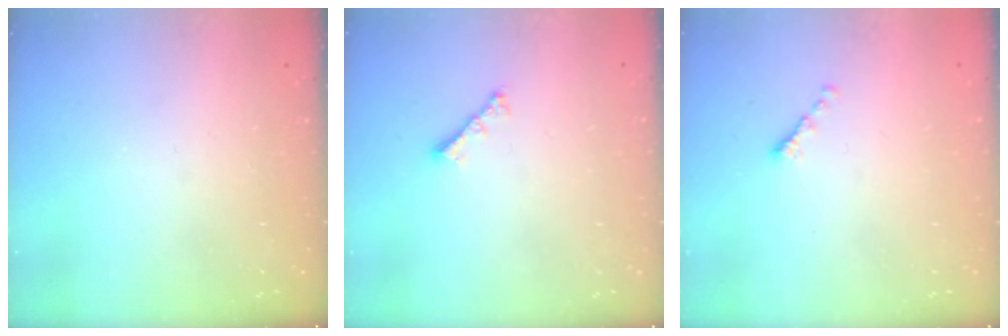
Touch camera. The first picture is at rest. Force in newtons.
{"total": 2.8, "press": 2.7, "slide": 0.6}
{"total": 0.0}